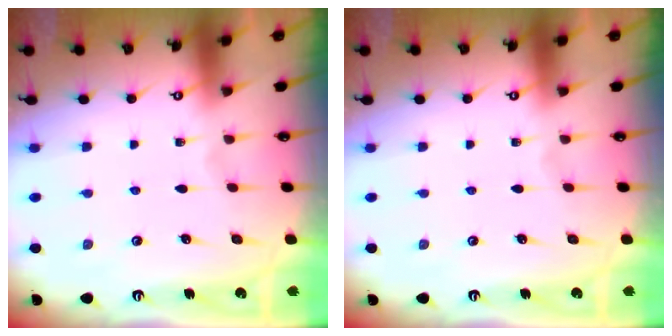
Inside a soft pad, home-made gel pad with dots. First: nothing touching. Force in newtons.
{"total": 0.0}